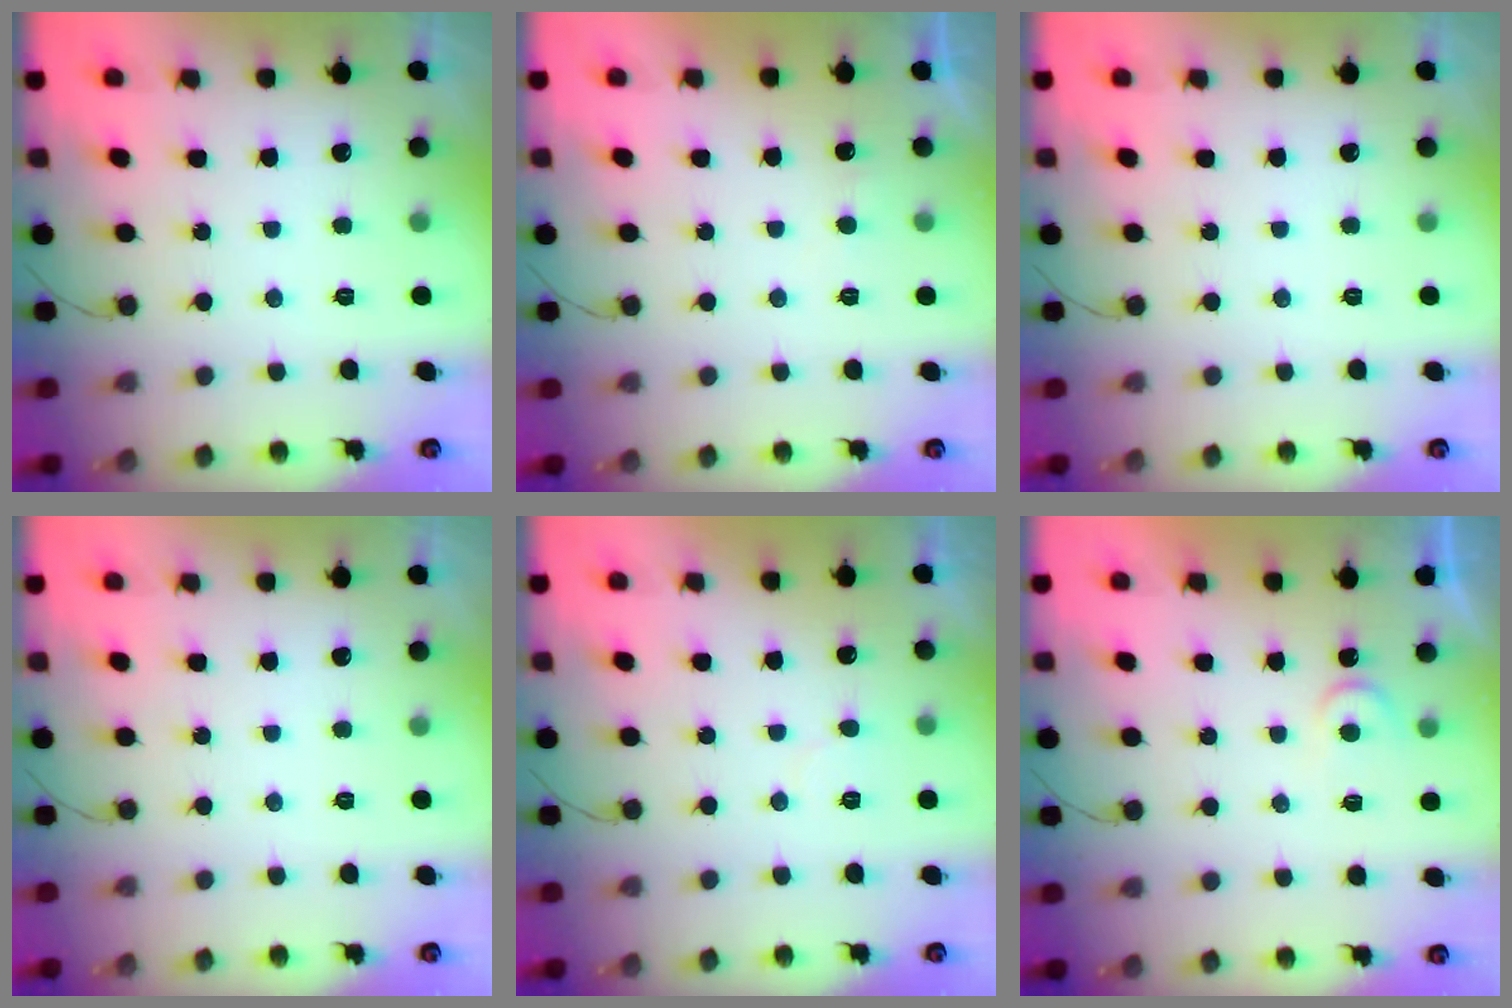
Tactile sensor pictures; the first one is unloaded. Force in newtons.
{"total": 3.0, "press": 2.9, "slide": 0.4}
{"total": 0.0}
{"total": 0.0}
{"total": 4.1, "press": 4.0, "slide": 0.4}
{"total": 4.1, "press": 4.1, "slide": 0.4}